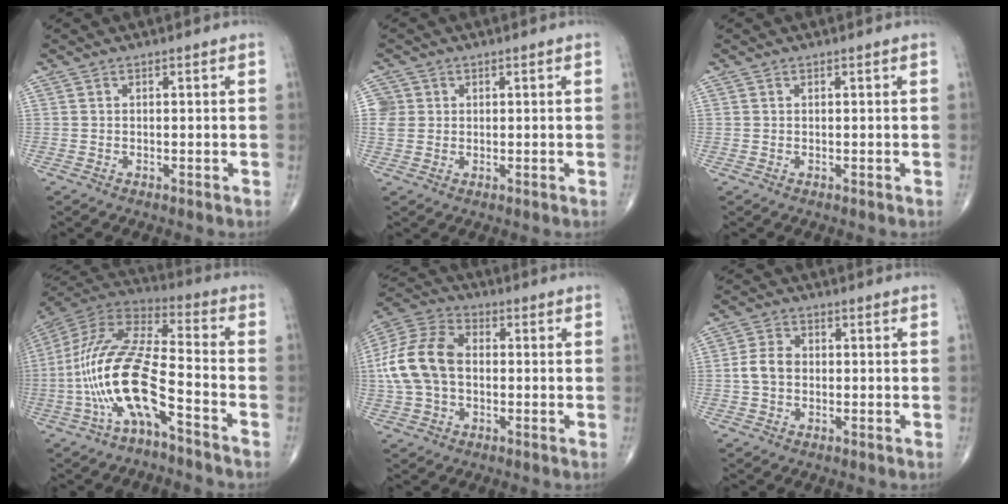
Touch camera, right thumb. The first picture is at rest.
{"total": 4.1, "force": [0.8, 3.8, 1.1], "torque": [-0.011, 0.008, 0.018]}
{"total": 0.0}
{"total": 18.5, "force": [-6.8, 5.8, 16.2], "torque": [-0.350, 0.061, -0.126]}
{"total": 14.7, "force": [-0.3, 10.1, 10.7], "torque": [-0.218, 0.033, -0.010]}
{"total": 4.7, "force": [-0.3, 3.6, 3.1], "torque": [-0.059, 0.014, -0.011]}